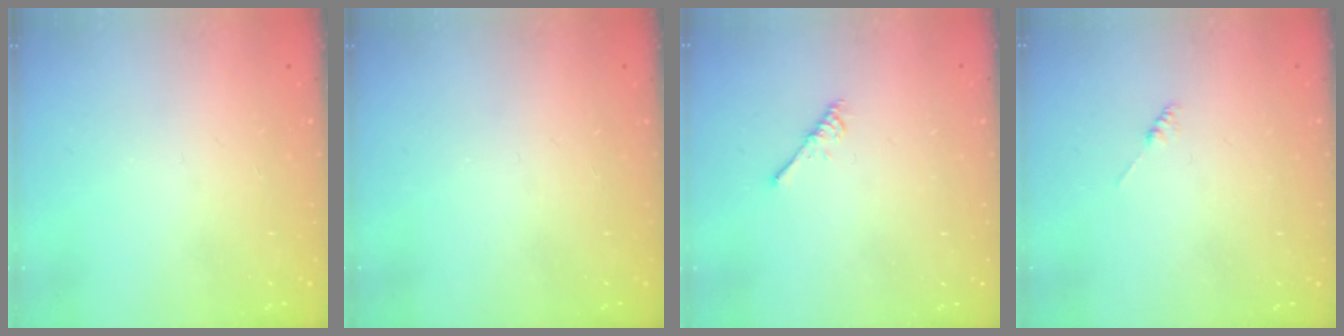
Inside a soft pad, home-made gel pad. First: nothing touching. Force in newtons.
{"total": 0.0}
{"total": 2.7, "press": 2.7, "slide": 0.5}
{"total": 0.0}